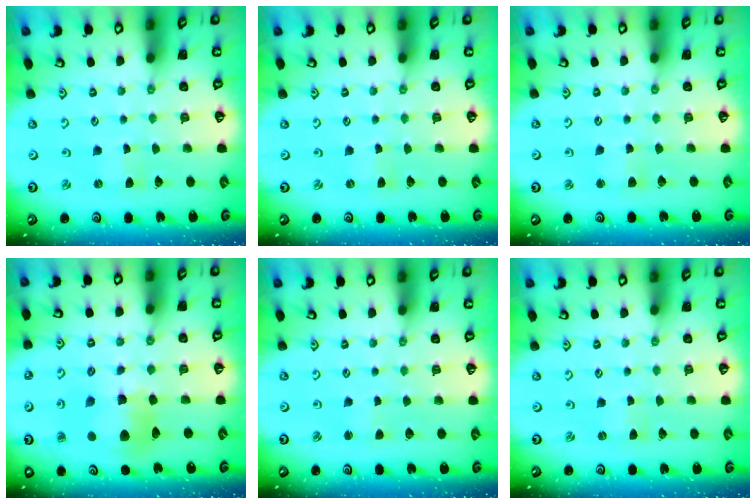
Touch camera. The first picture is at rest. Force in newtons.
{"total": 0.0}
{"total": 3.3, "press": 3.3, "slide": 0.4}
{"total": 11.0, "press": 10.9, "slide": 1.4}
{"total": 1.5, "press": 1.5, "slide": 0.1}
{"total": 0.0}